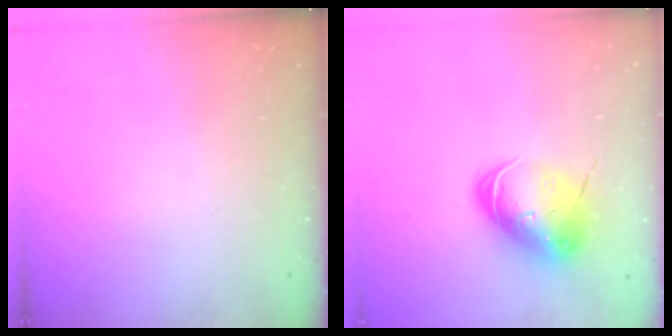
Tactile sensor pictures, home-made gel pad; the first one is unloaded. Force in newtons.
{"total": 10.0, "press": 9.9, "slide": 1.7}